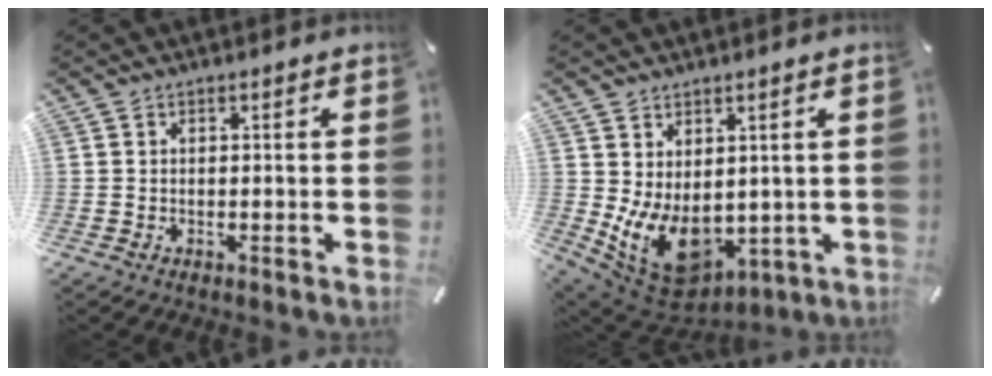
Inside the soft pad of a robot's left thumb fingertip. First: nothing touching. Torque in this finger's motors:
{"motor_torque": [1.87, 3.14, 0.97, -0.69, 0.52]}